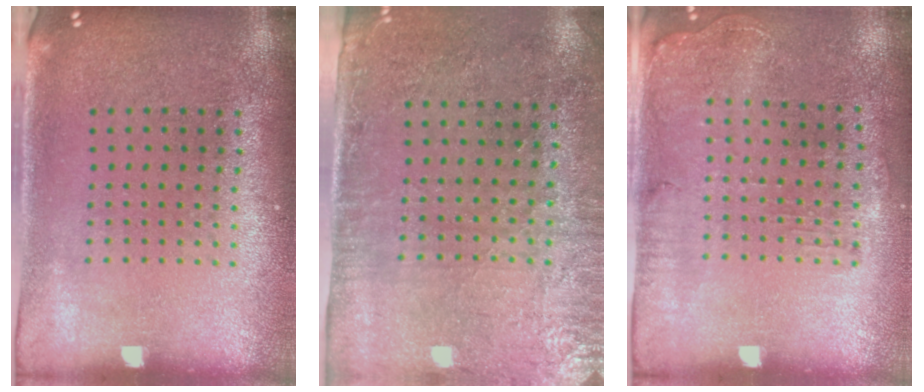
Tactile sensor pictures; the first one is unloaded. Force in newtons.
{"total": 2.8, "press": 2.4, "slide": 1.4}
{"total": 1.2, "press": 1.2, "slide": 0.3}